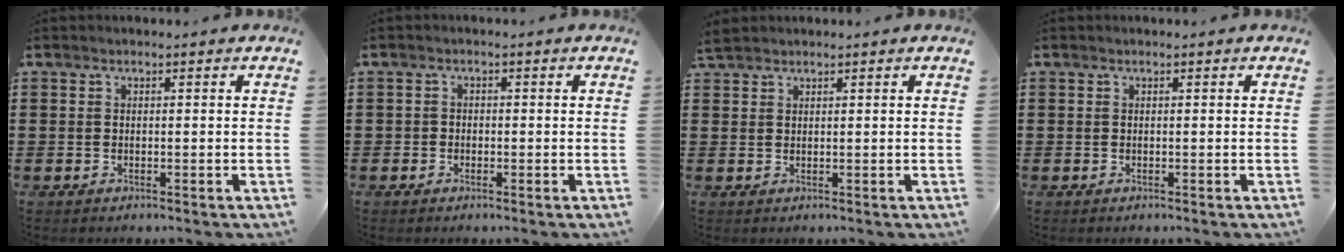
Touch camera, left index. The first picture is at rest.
{"total": 1.0, "force": [-0.6, 0.8, 0.2], "torque": [-0.007, 0.002, -0.013]}
{"total": 1.6, "force": [1.5, 0.5, 0.3], "torque": [-0.010, 0.002, 0.029]}
{"total": 0.0}